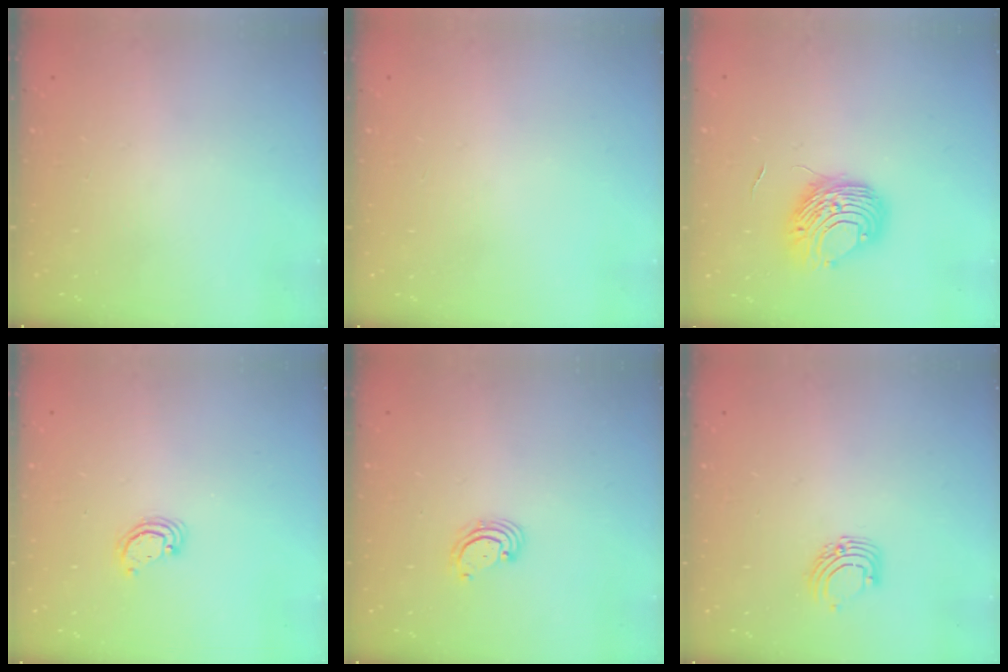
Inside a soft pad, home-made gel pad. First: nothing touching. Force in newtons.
{"total": 0.0}
{"total": 8.5, "press": 8.5, "slide": 0.2}
{"total": 3.0, "press": 2.9, "slide": 0.3}
{"total": 2.7, "press": 2.7, "slide": 0.7}
{"total": 5.9, "press": 5.9, "slide": 0.6}